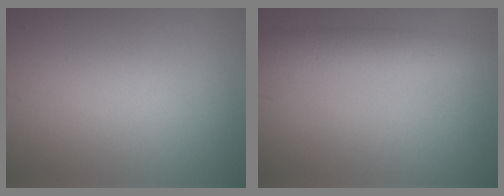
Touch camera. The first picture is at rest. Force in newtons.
{"total": 3.6, "press": 3.6, "slide": 0.2}